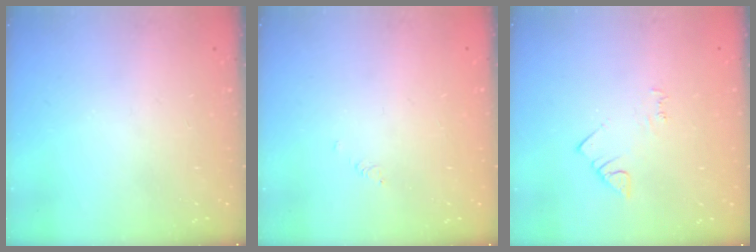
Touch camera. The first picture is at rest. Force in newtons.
{"total": 2.8, "press": 2.7, "slide": 0.3}
{"total": 2.9, "press": 2.9, "slide": 0.5}